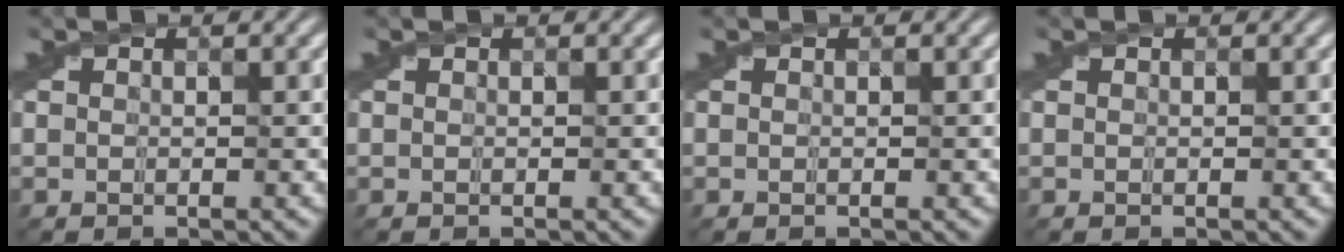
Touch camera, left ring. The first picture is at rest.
{"total": 0.0}
{"total": 0.0}
{"total": 0.0}